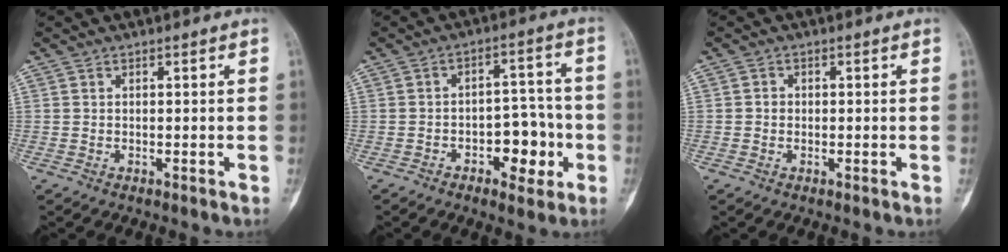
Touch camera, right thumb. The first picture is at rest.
{"total": 9.2, "force": [-3.2, 5.4, 6.7], "torque": [-0.059, 0.037, -0.044]}
{"total": 1.2, "force": [-0.2, 1.2, 0.4], "torque": [0.001, 0.005, -0.006]}